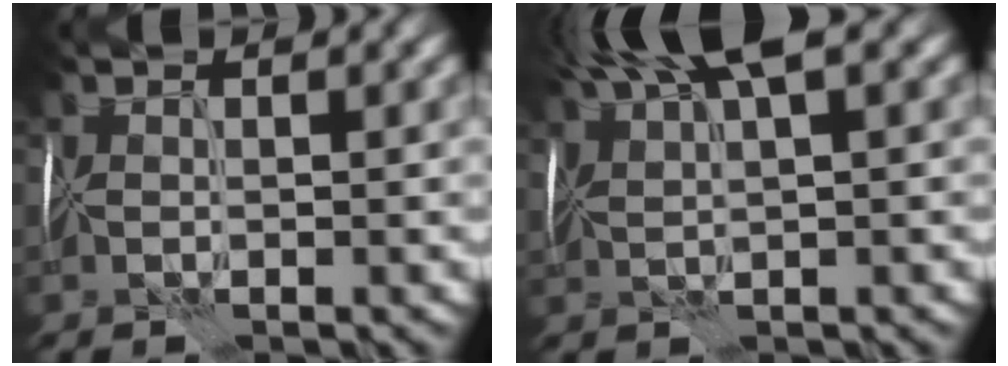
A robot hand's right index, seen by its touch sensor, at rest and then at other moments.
{"total": 8.7, "force": [5.1, 2.3, 6.7], "torque": [-0.116, 0.030, 0.080]}